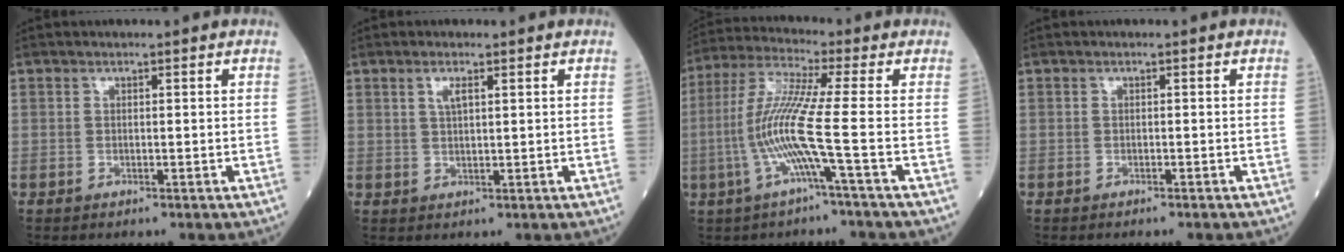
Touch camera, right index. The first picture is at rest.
{"total": 2.1, "force": [1.0, 0.4, 1.8], "torque": [-0.037, 0.001, 0.021]}
{"total": 9.7, "force": [-2.6, -1.3, 9.3], "torque": [-0.201, 0.004, -0.058]}
{"total": 1.1, "force": [-1.0, 0.0, 0.5], "torque": [-0.008, -0.001, -0.011]}